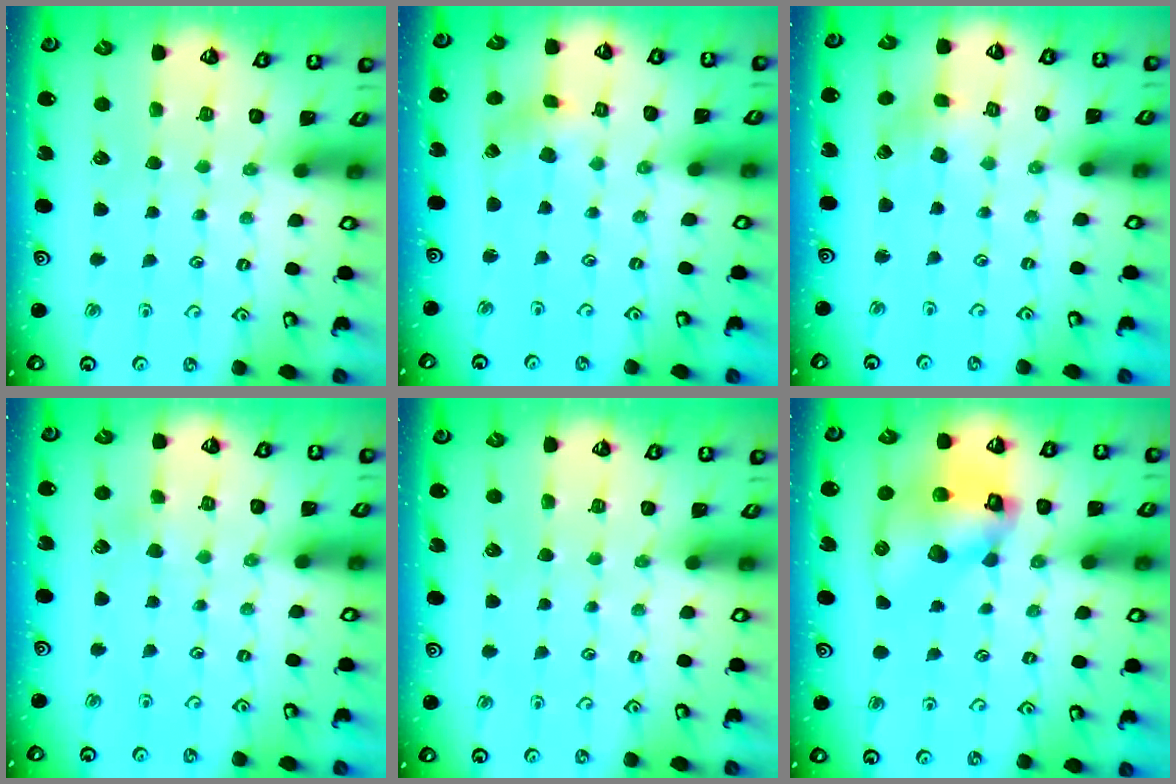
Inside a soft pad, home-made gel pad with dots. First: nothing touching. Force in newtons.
{"total": 1.8, "press": 1.8, "slide": 0.3}
{"total": 2.6, "press": 2.6, "slide": 0.4}
{"total": 1.7, "press": 1.7, "slide": 0.1}
{"total": 0.0}
{"total": 13.2, "press": 13.1, "slide": 1.9}